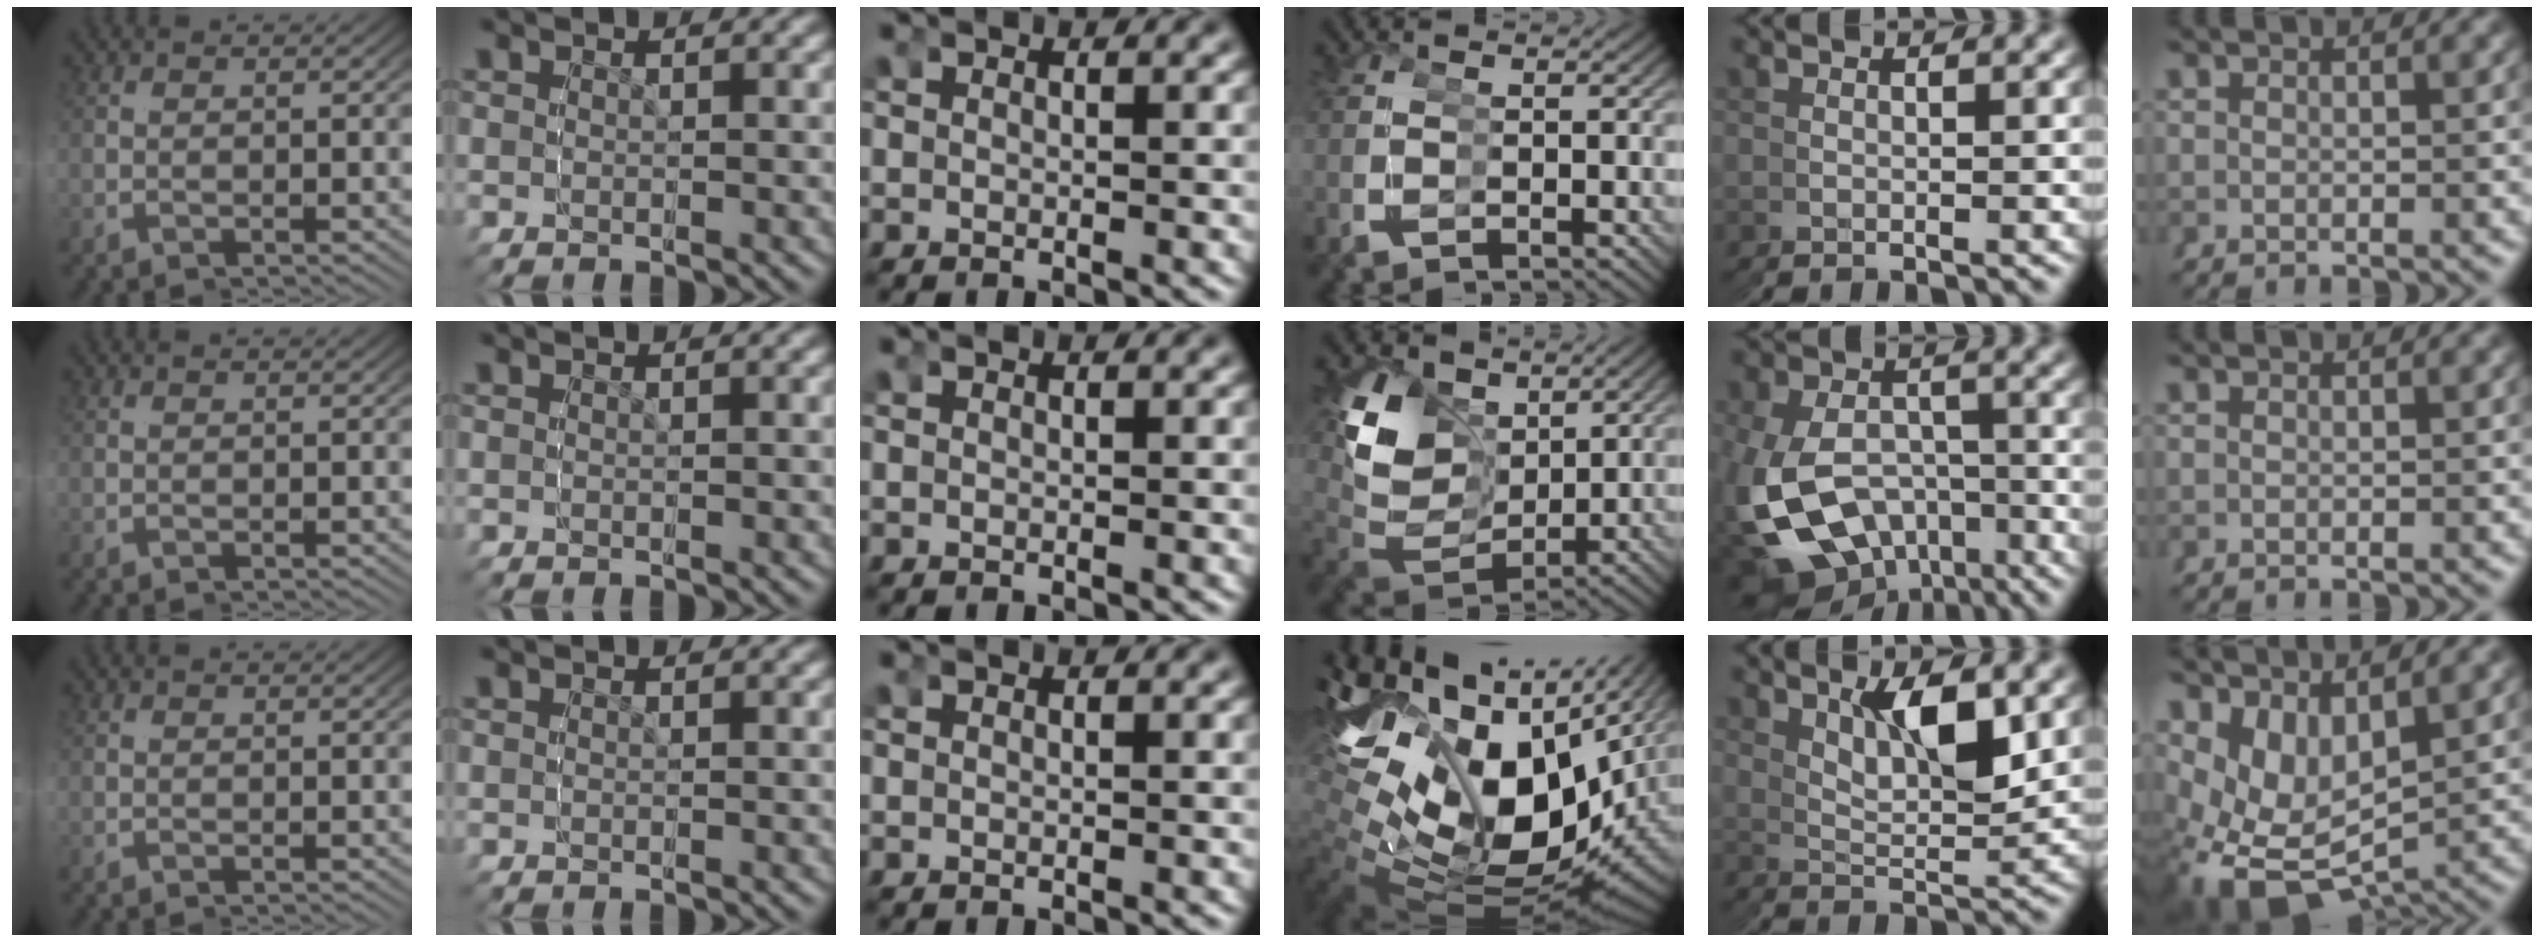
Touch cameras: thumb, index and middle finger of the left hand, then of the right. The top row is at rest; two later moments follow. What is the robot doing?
{"motion": "grasp_and_lifting", "object": "glasses"}